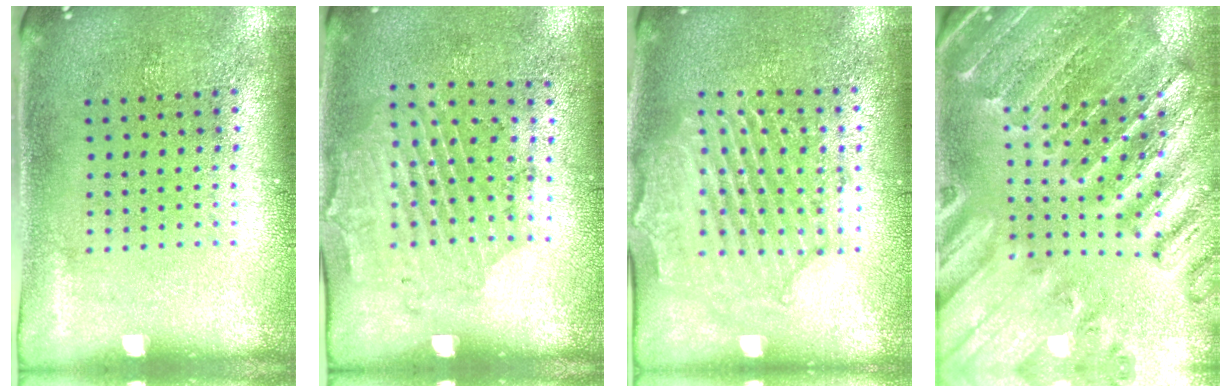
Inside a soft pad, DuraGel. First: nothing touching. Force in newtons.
{"total": 1.8, "press": 1.2, "slide": 1.3}
{"total": 2.1, "press": 2.0, "slide": 0.6}
{"total": 2.7, "press": 2.7, "slide": 0.4}